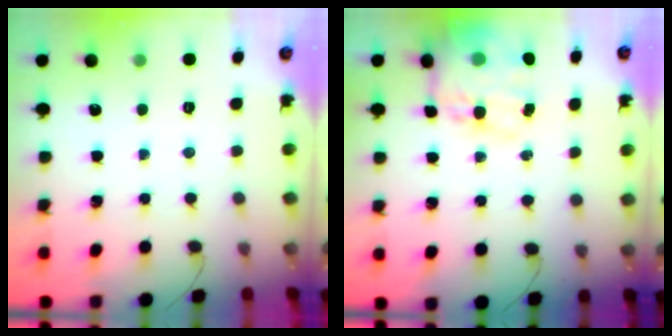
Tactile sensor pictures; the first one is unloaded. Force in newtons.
{"total": 17.3, "press": 16.8, "slide": 4.4}